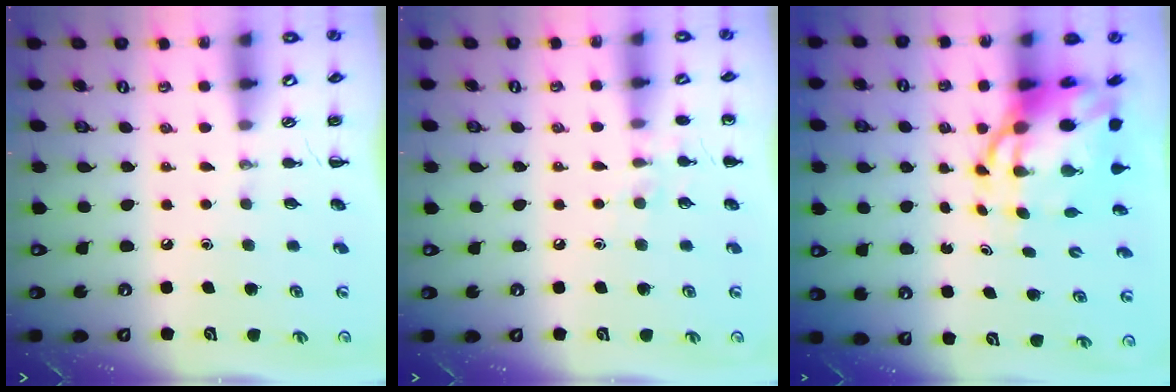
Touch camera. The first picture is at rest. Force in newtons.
{"total": 6.6, "press": 6.4, "slide": 1.6}
{"total": 10.2, "press": 9.9, "slide": 2.6}